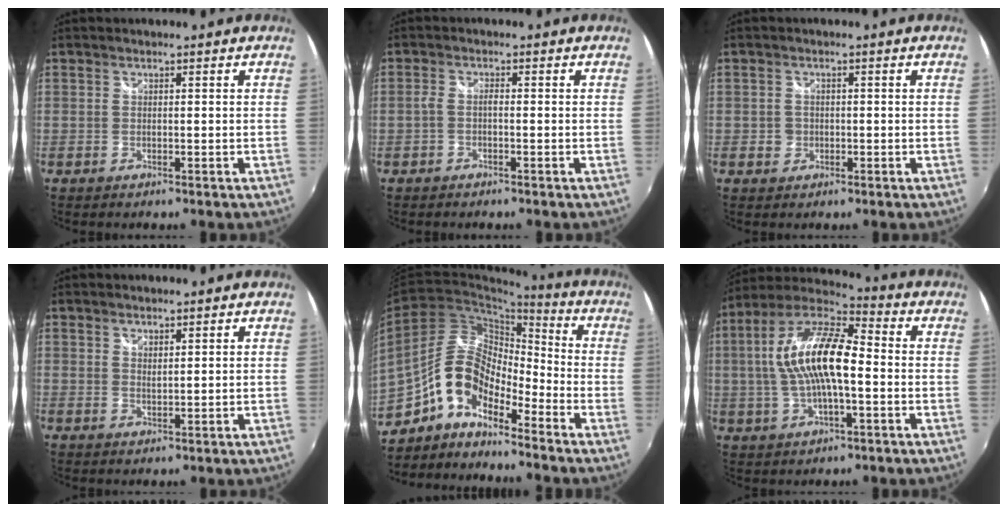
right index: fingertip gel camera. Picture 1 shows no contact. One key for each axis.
{"total": 1.6, "fx": -0.8, "fy": 0.4, "fz": 1.3, "tx": -0.030, "ty": 0.003, "tz": -0.017}
{"total": 2.4, "fx": -0.6, "fy": 2.3, "fz": 0.5, "tx": -0.009, "ty": -0.001, "tz": -0.009}
{"total": 1.6, "fx": 1.3, "fy": 0.5, "fz": 0.8, "tx": -0.012, "ty": -0.002, "tz": 0.022}
{"total": 10.4, "fx": -7.3, "fy": 4.8, "fz": 5.7, "tx": -0.112, "ty": 0.028, "tz": -0.151}
{"total": 16.0, "fx": -0.2, "fy": 5.7, "fz": 14.9, "tx": -0.284, "ty": 0.016, "tz": -0.014}